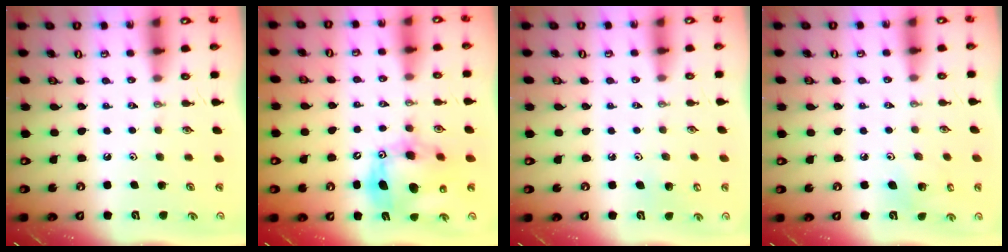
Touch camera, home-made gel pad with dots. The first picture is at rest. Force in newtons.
{"total": 15.0, "press": 14.7, "slide": 2.6}
{"total": 5.2, "press": 5.1, "slide": 0.5}
{"total": 5.2, "press": 4.7, "slide": 2.2}